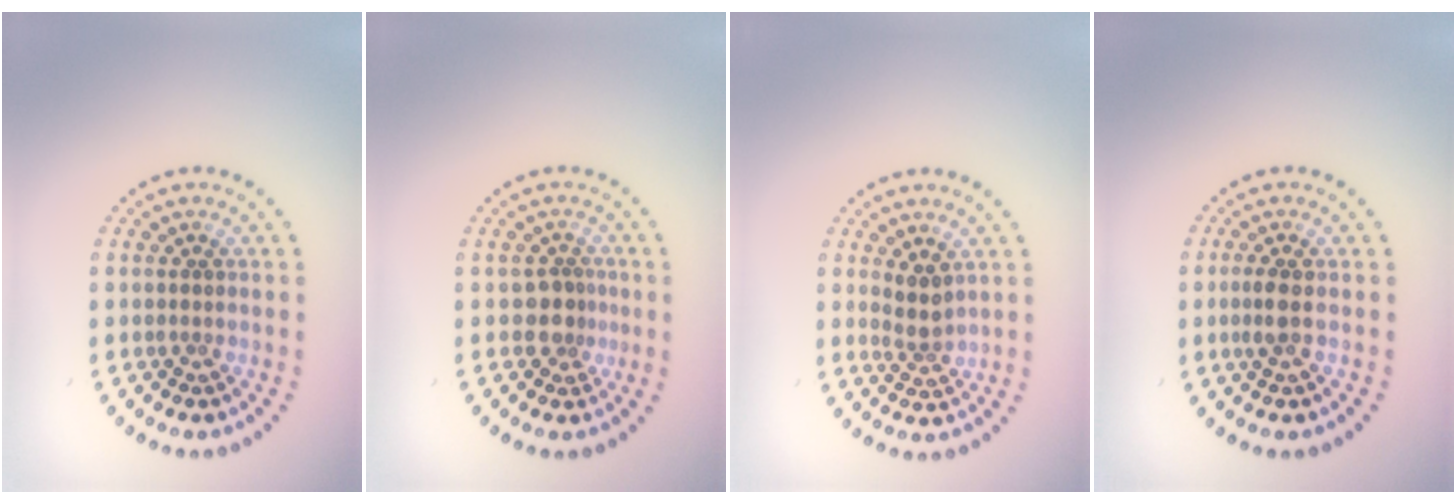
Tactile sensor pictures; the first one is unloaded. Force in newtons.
{"total": 2.1, "press": 1.7, "slide": 1.3}
{"total": 1.8, "press": 1.5, "slide": 1.0}
{"total": 1.5, "press": 1.4, "slide": 0.6}